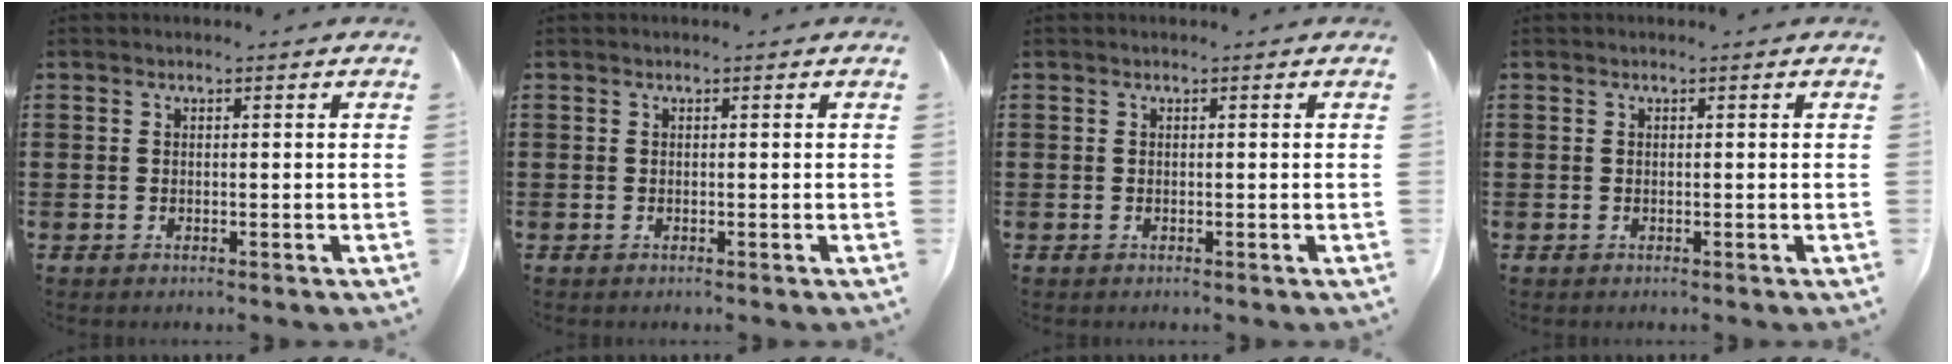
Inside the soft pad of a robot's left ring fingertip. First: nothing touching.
{"total": 0.0}
{"total": 0.0}
{"total": 0.0}